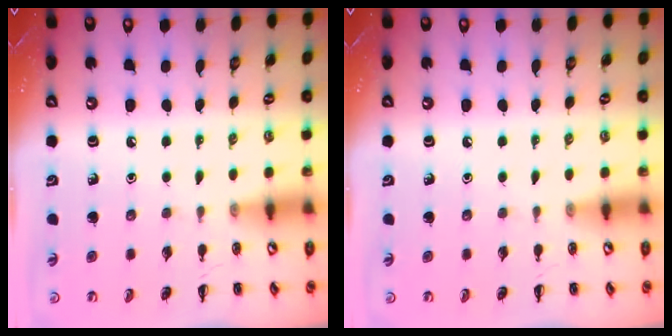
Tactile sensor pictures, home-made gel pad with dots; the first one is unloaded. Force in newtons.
{"total": 0.0}